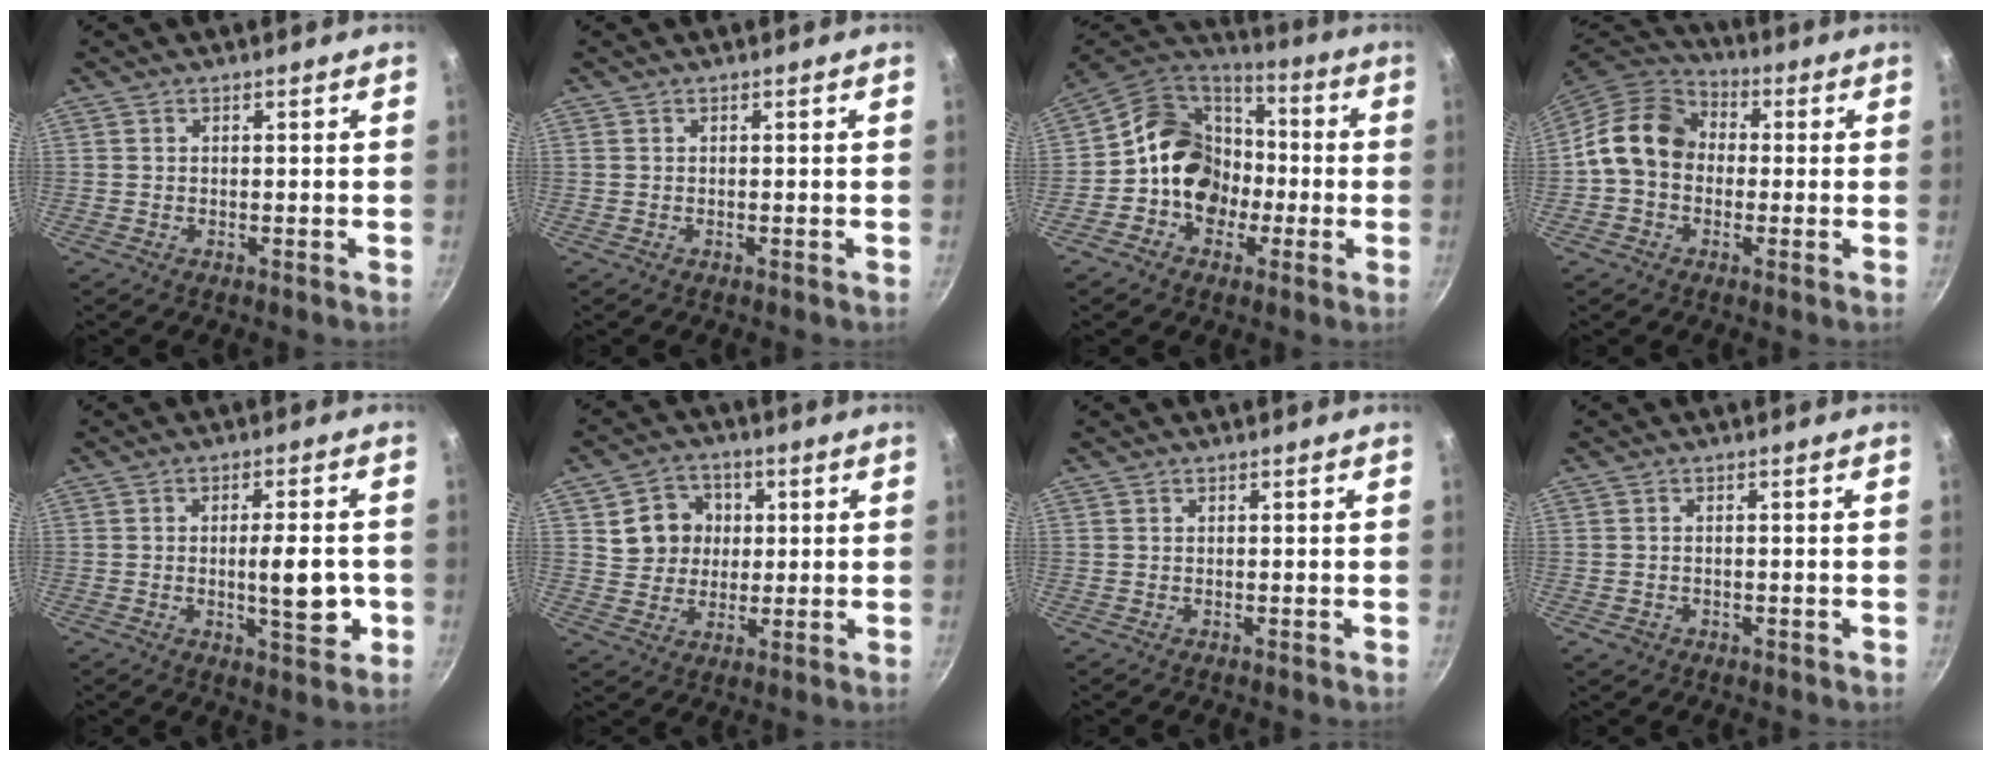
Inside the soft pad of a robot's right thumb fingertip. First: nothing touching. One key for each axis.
{"total": 0.0}
{"total": 16.3, "fx": -2.1, "fy": 13.8, "fz": 8.4, "tx": -0.092, "ty": 0.049, "tz": -0.049}
{"total": 12.2, "fx": 0.1, "fy": 9.9, "fz": 7.2, "tx": -0.093, "ty": 0.029, "tz": -0.019}
{"total": 8.7, "fx": -1.4, "fy": 3.0, "fz": 8.0, "tx": -0.099, "ty": 0.002, "tz": -0.019}
{"total": 8.7, "fx": 2.0, "fy": 7.8, "fz": 3.3, "tx": -0.022, "ty": 0.007, "tz": 0.033}
{"total": 0.0}
{"total": 2.1, "fx": -0.8, "fy": 1.7, "fz": 0.8, "tx": -0.014, "ty": 0.005, "tz": -0.004}